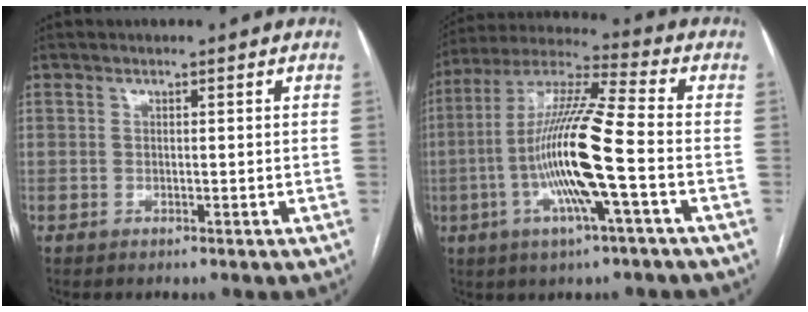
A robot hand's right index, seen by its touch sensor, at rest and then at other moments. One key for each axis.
{"total": 15.9, "fx": -3.5, "fy": 0.2, "fz": 15.5, "tx": -0.304, "ty": -0.002, "tz": -0.075}